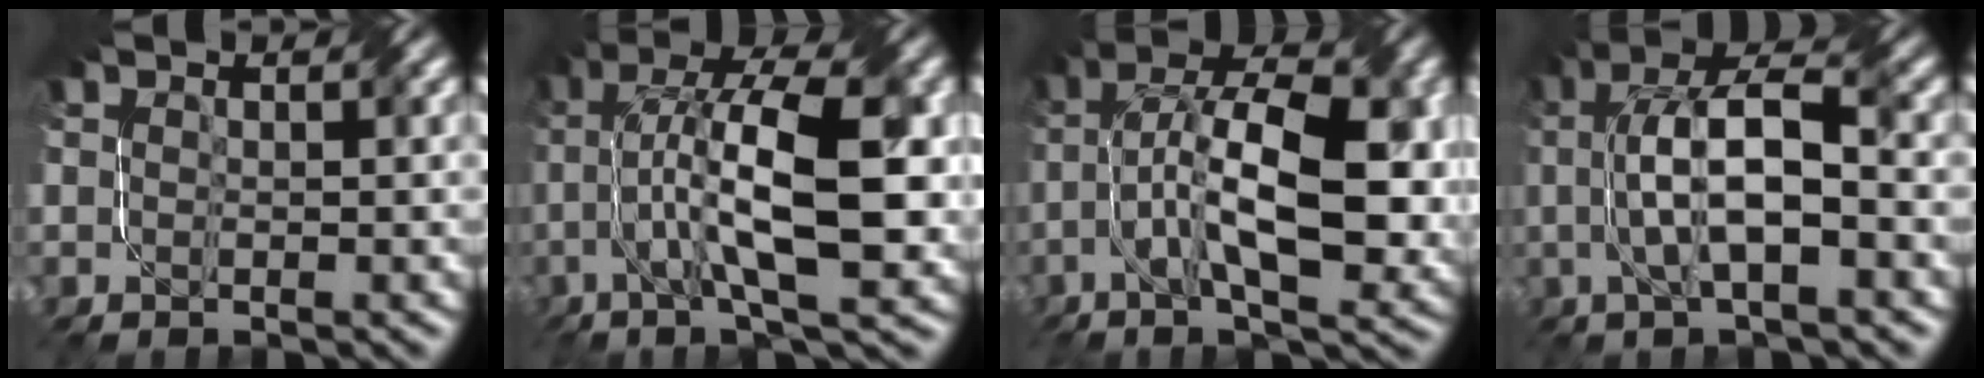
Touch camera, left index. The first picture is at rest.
{"total": 12.0, "force": [-0.1, 3.7, 11.5], "torque": [-0.196, 0.021, 0.001]}
{"total": 12.3, "force": [-0.9, 4.7, 11.3], "torque": [-0.202, 0.010, -0.012]}
{"total": 8.1, "force": [-0.2, 2.4, 7.7], "torque": [-0.133, 0.022, -0.004]}